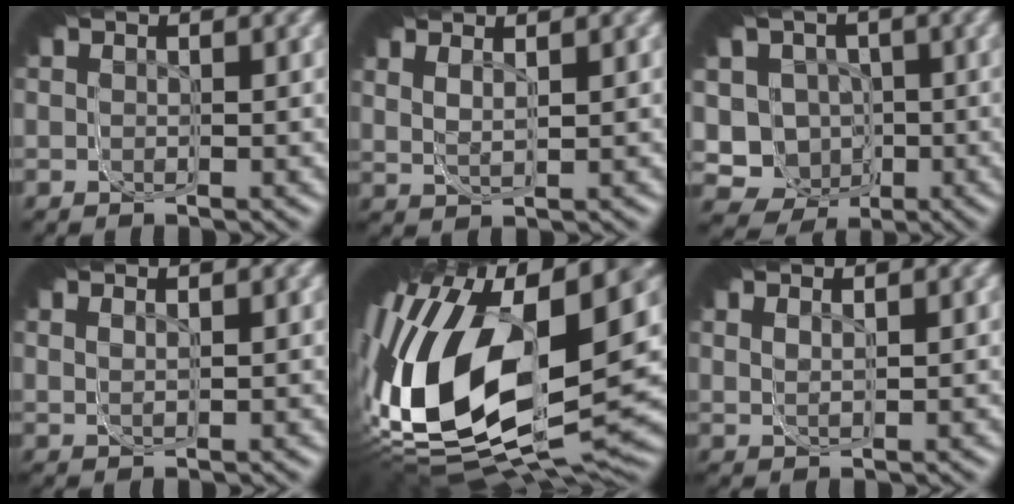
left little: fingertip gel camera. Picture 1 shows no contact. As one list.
[{"total": 3.3, "force": [1.7, 1.7, 2.3], "torque": [-0.045, 0.020, 0.012]}, {"total": 13.1, "force": [-1.9, 10.8, 7.1], "torque": [-0.105, -0.008, -0.052]}, {"total": 1.7, "force": [0.8, 0.9, 1.2], "torque": [-0.026, 0.016, 0.002]}, {"total": 21.6, "force": [-2.0, 11.3, 18.3], "torque": [-0.276, 0.010, -0.045]}, {"total": 2.1, "force": [1.0, 1.0, 1.5], "torque": [-0.031, 0.017, 0.003]}]